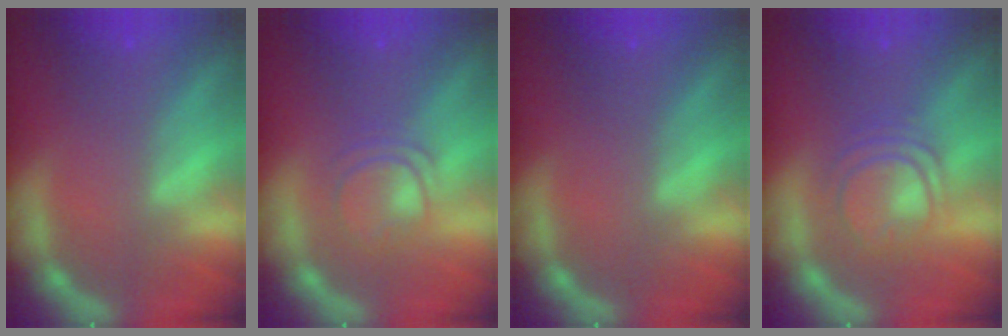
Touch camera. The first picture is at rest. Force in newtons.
{"total": 3.5}
{"total": 0.0}
{"total": 5.0}